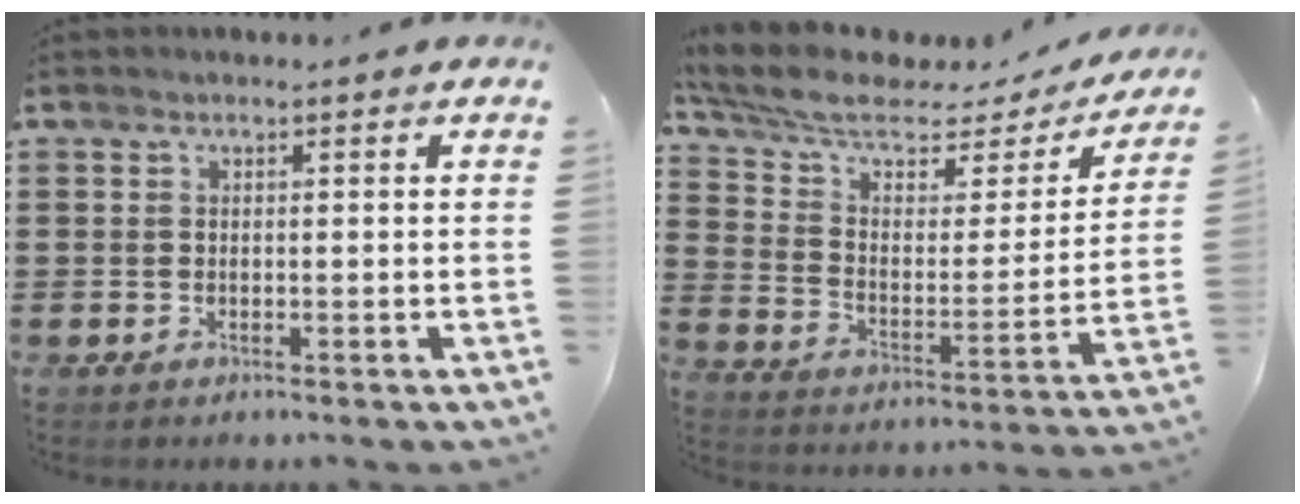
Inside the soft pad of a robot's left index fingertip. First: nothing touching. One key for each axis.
{"total": 7.4, "fx": 5.6, "fy": 2.8, "fz": 4.0, "tx": -0.105, "ty": -0.034, "tz": 0.095}